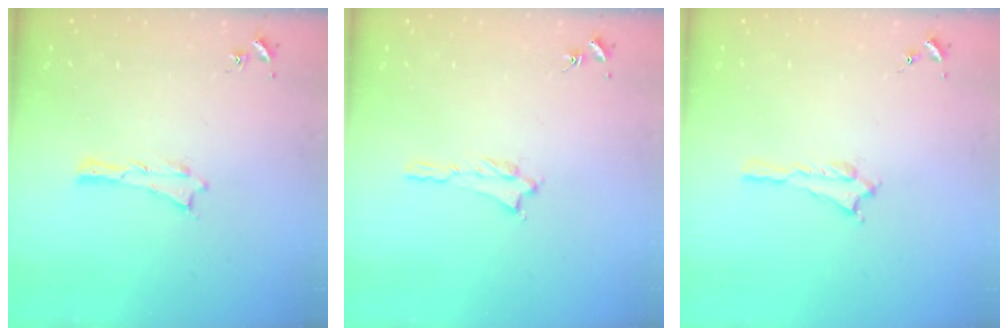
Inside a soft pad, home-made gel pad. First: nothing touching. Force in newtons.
{"total": 1.2, "press": 1.2, "slide": 0.3}
{"total": 0.6, "press": 0.5, "slide": 0.2}